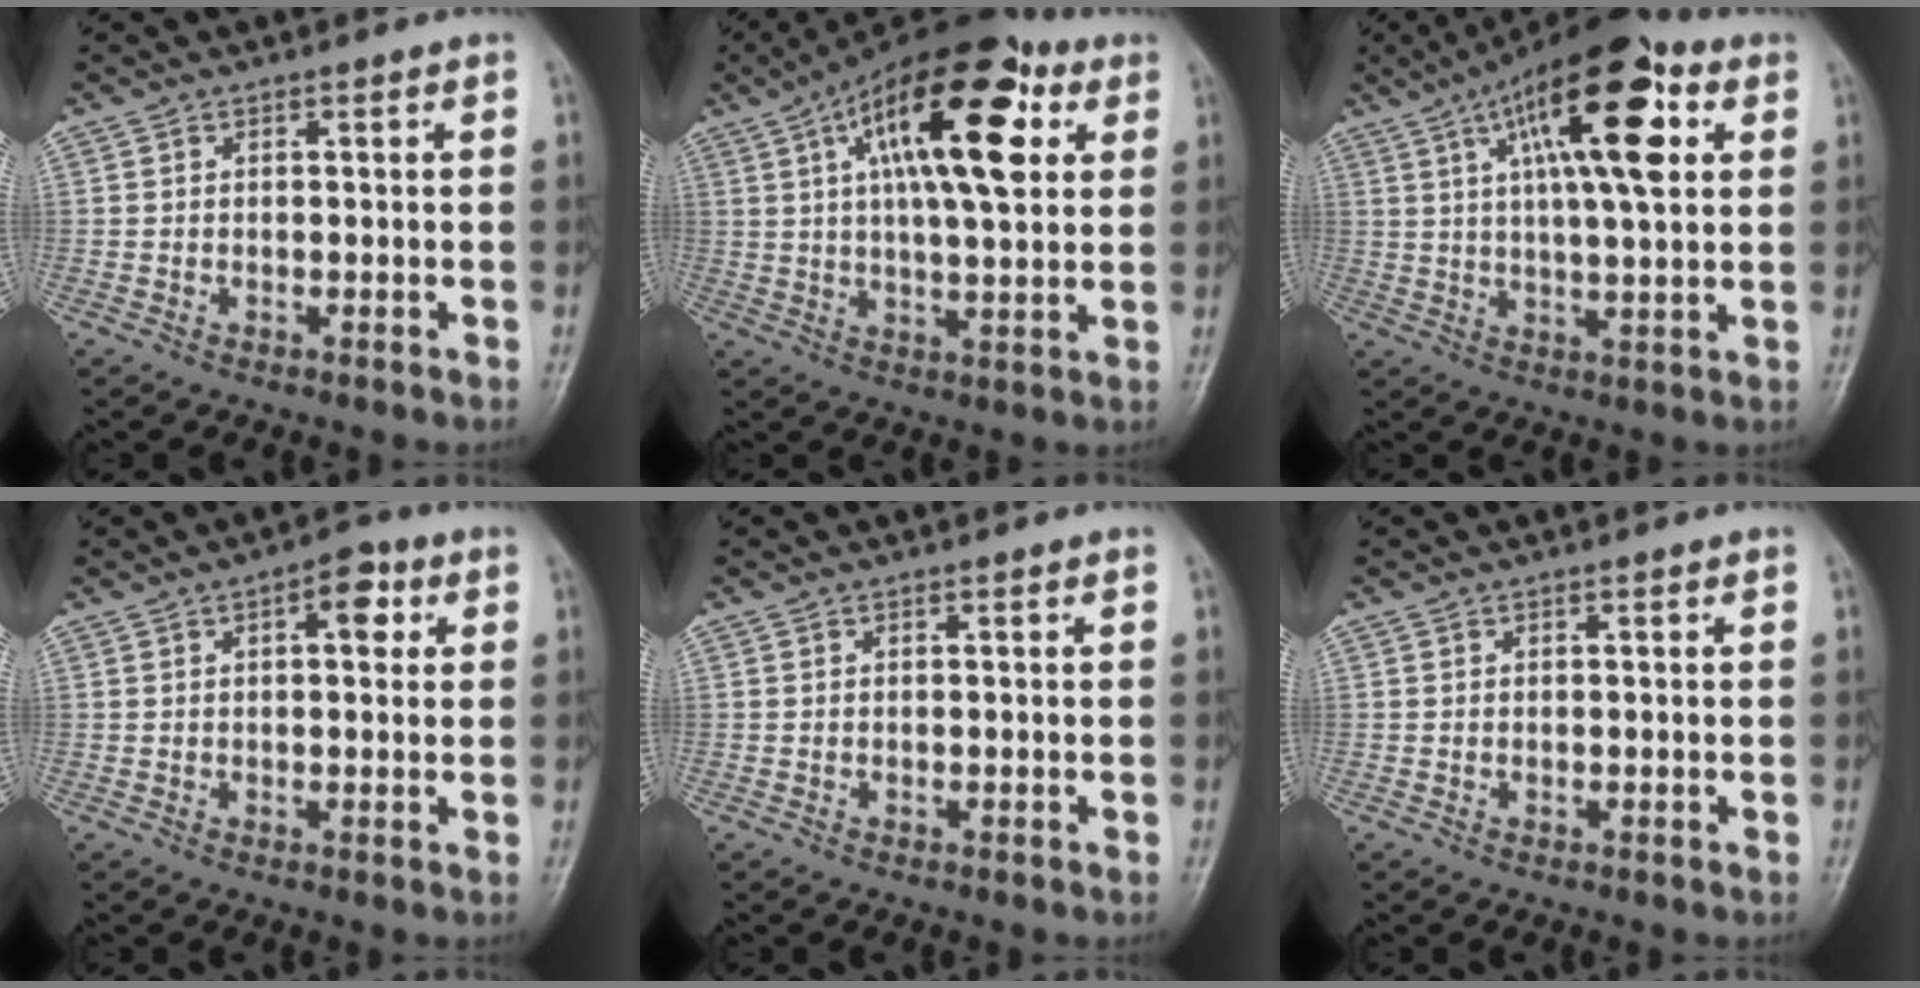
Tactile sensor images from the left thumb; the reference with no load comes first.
{"total": 20.9, "force": [7.2, 8.3, 17.8], "torque": [-0.270, 0.002, 0.103]}
{"total": 18.7, "force": [6.9, 6.2, 16.3], "torque": [-0.239, -0.001, 0.101]}
{"total": 5.3, "force": [1.8, 2.5, 4.3], "torque": [-0.042, 0.003, 0.017]}
{"total": 0.0}
{"total": 0.0}